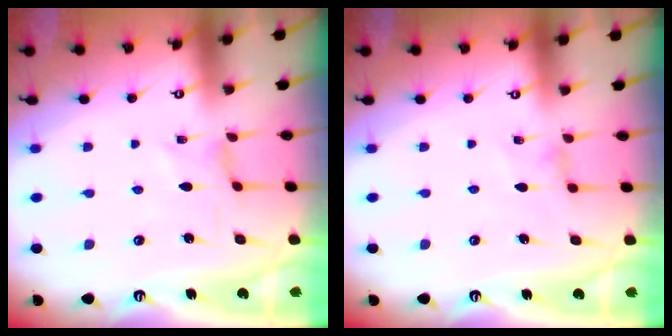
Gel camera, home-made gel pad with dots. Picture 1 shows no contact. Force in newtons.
{"total": 0.6, "press": 0.6, "slide": 0.2}